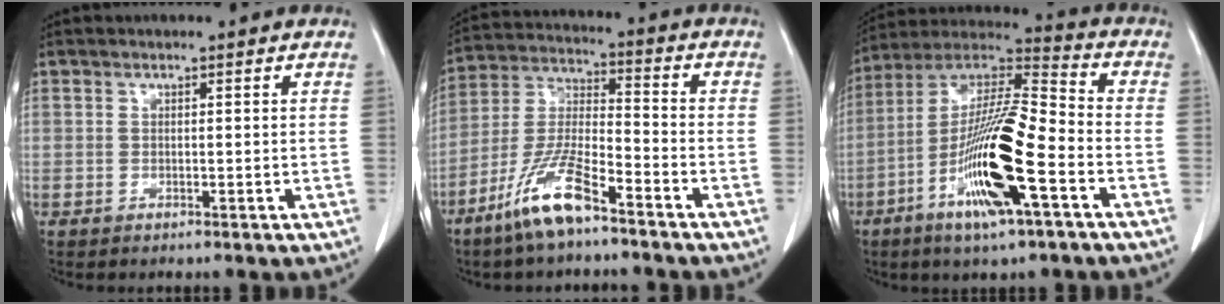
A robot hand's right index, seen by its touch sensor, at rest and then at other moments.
{"total": 11.3, "force": [-7.5, 1.8, 8.2], "torque": [-0.179, -0.017, -0.151]}
{"total": 18.0, "force": [-6.6, 2.0, 16.6], "torque": [-0.328, -0.010, -0.122]}